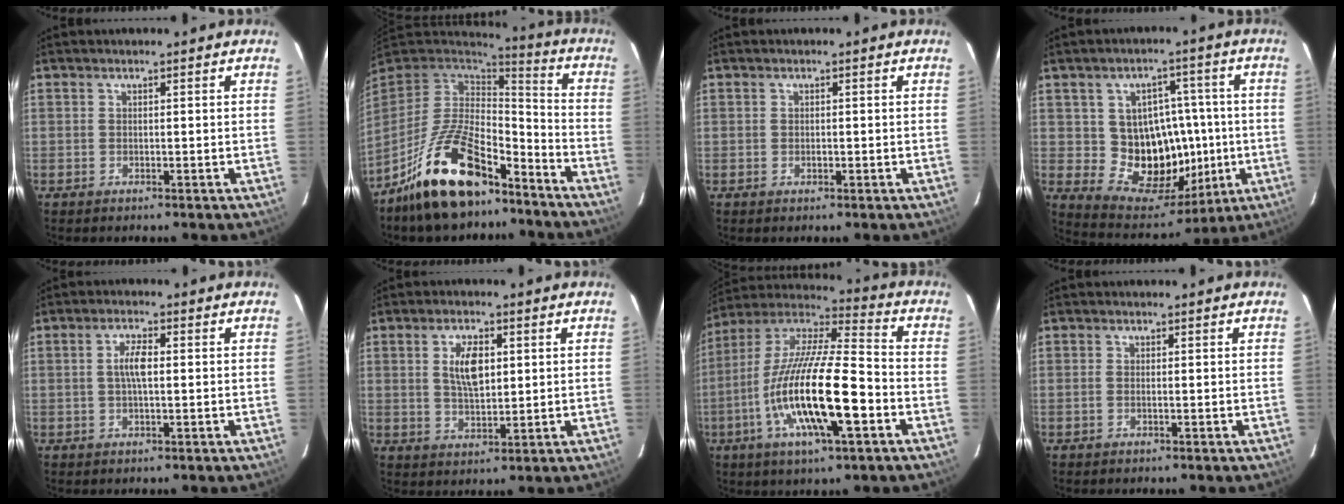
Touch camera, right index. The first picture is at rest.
{"total": 20.0, "force": [-13.3, 8.2, 12.5], "torque": [-0.251, -0.009, -0.229]}
{"total": 0.8, "force": [-0.1, 0.8, 0.2], "torque": [-0.003, 0.000, 0.000]}
{"total": 14.1, "force": [-0.9, 12.7, 6.1], "torque": [-0.105, 0.015, 0.008]}
{"total": 3.7, "force": [0.2, 1.2, 3.5], "torque": [-0.069, 0.006, 0.004]}
{"total": 6.7, "force": [1.6, 3.1, 5.6], "torque": [-0.102, 0.004, 0.034]}
{"total": 21.5, "force": [-6.9, 4.9, 19.7], "torque": [-0.372, -0.027, -0.133]}
{"total": 0.6, "force": [-0.1, 0.0, 0.6], "torque": [-0.014, 0.000, -0.003]}